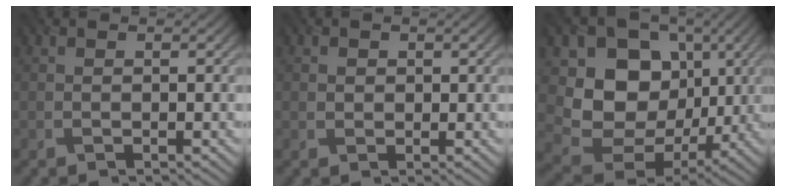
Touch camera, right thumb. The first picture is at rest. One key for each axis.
{"total": 1.1, "fx": 0.3, "fy": 1.0, "fz": 0.3, "tx": -0.006, "ty": -0.005, "tz": 0.004}
{"total": 12.9, "fx": 1.6, "fy": 10.7, "fz": 7.1, "tx": -0.144, "ty": -0.020, "tz": 0.020}